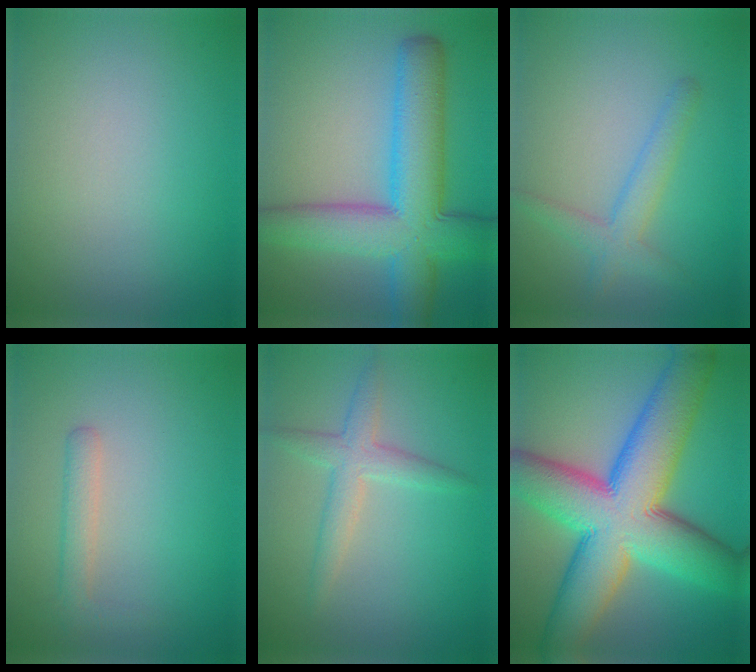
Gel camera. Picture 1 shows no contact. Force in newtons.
{"total": 9.6, "press": 9.6, "slide": 0.3}
{"total": 2.0, "press": 2.0, "slide": 0.1}
{"total": 1.8, "press": 1.8, "slide": 0.1}
{"total": 2.8, "press": 2.8, "slide": 0.0}
{"total": 14.6, "press": 14.6, "slide": 0.4}